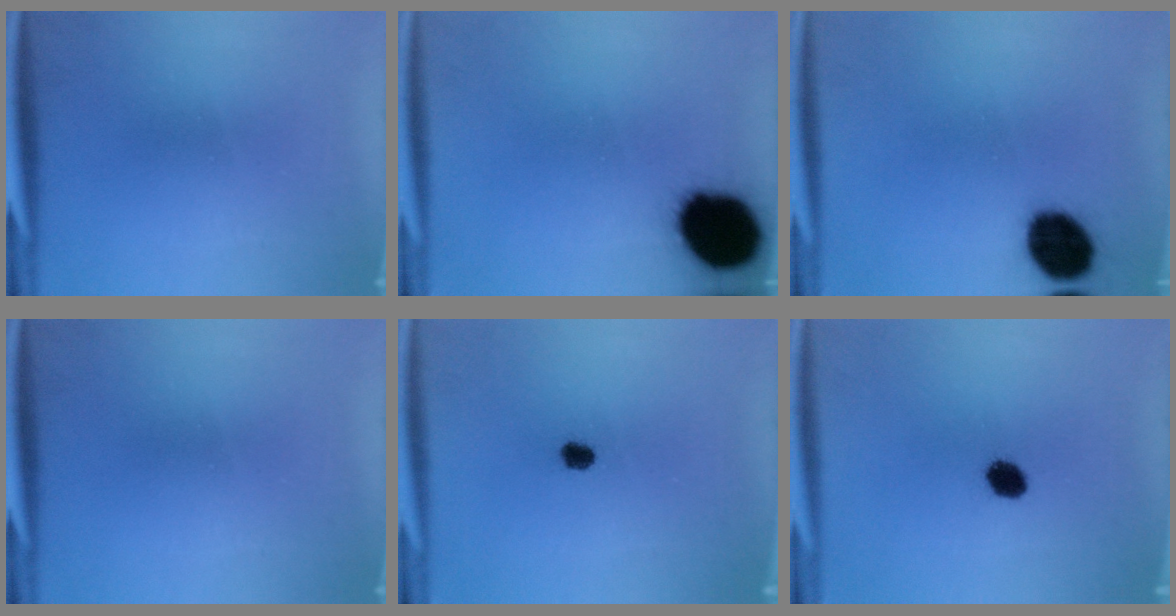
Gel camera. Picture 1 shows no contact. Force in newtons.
{"total": 19.5}
{"total": 11.9}
{"total": 0.0}
{"total": 2.1}
{"total": 4.2}